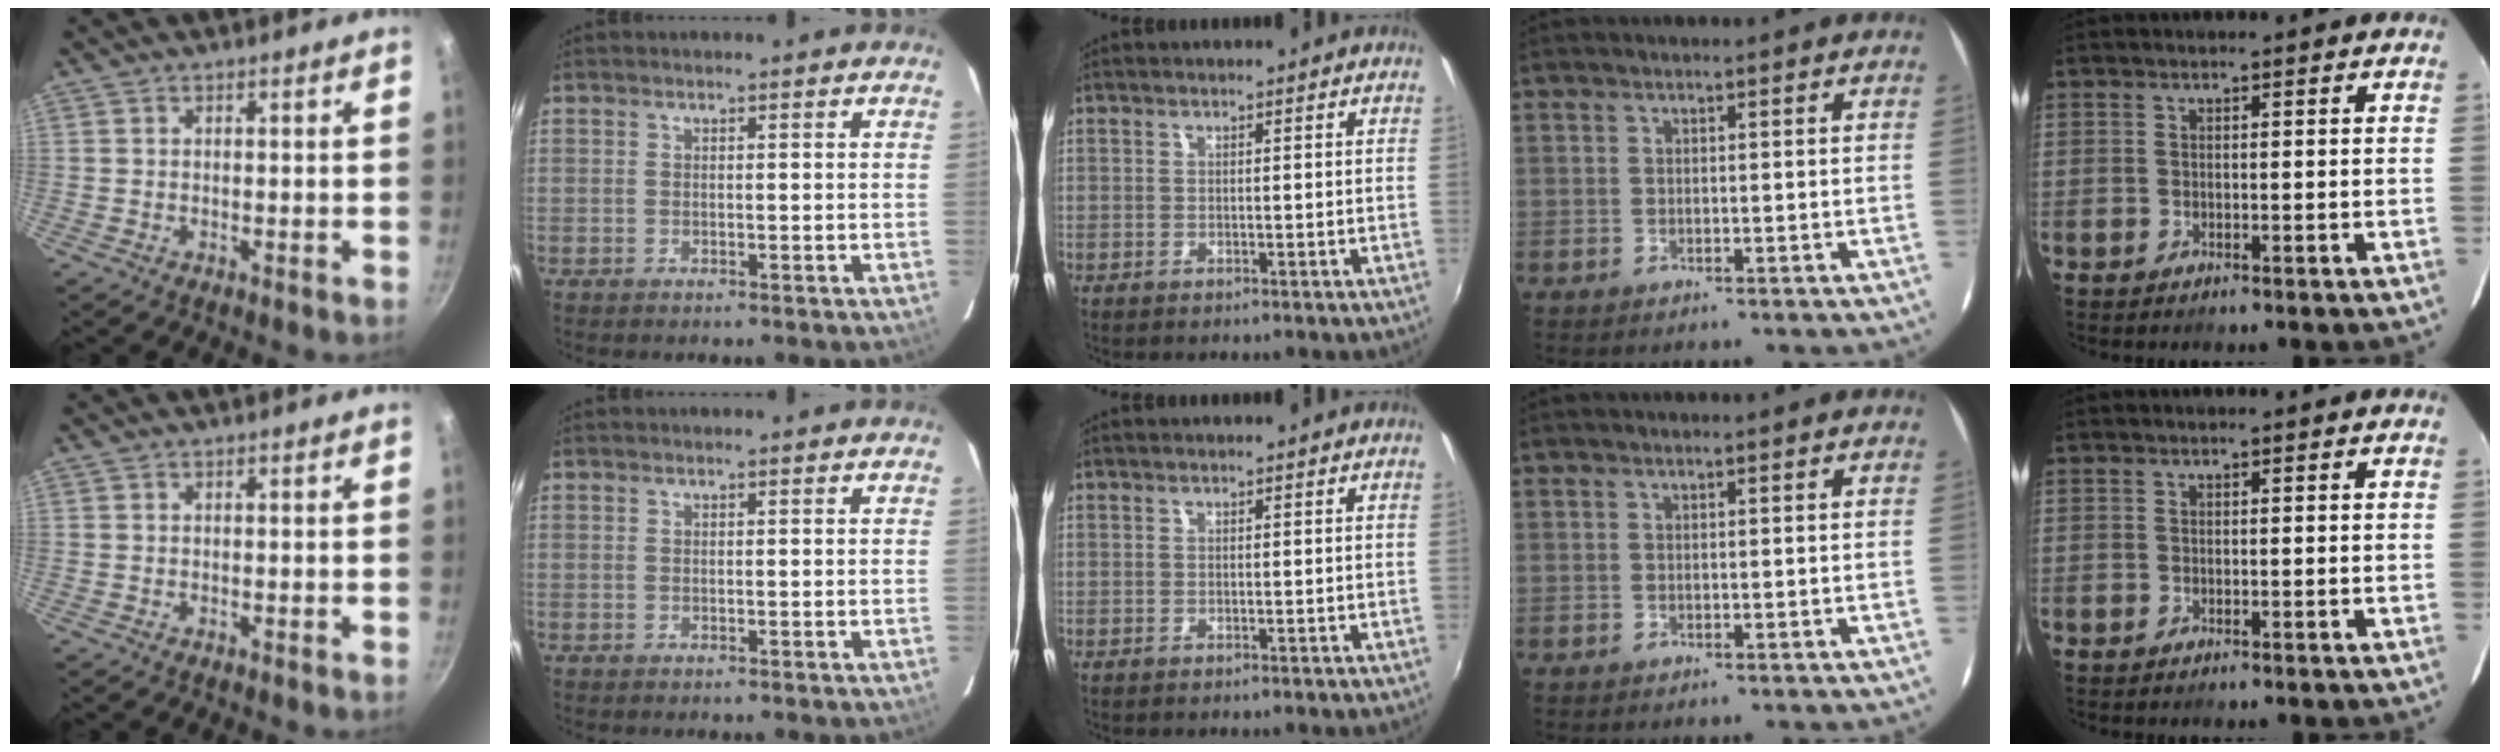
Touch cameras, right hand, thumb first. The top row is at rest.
{}